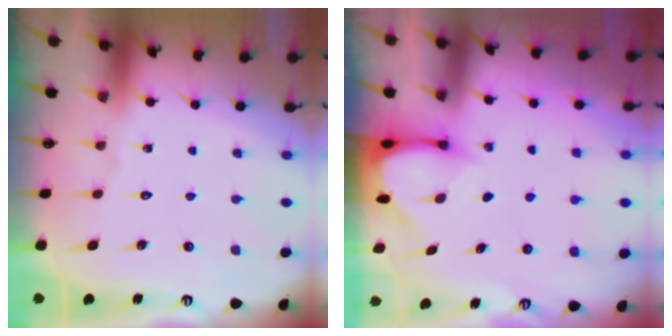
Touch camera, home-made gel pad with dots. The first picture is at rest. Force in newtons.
{"total": 3.6, "press": 3.6, "slide": 0.3}